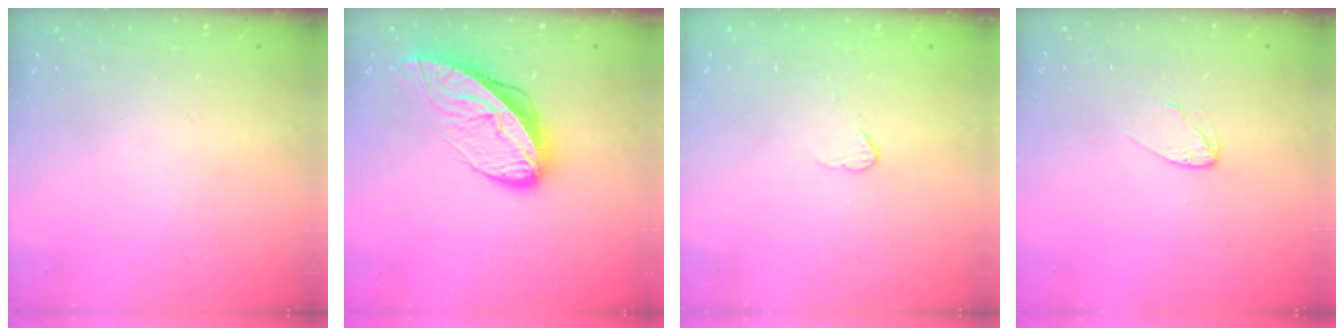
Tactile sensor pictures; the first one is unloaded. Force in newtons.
{"total": 11.5, "press": 11.4, "slide": 1.5}
{"total": 2.7, "press": 2.7, "slide": 0.3}
{"total": 3.6, "press": 3.6, "slide": 0.4}